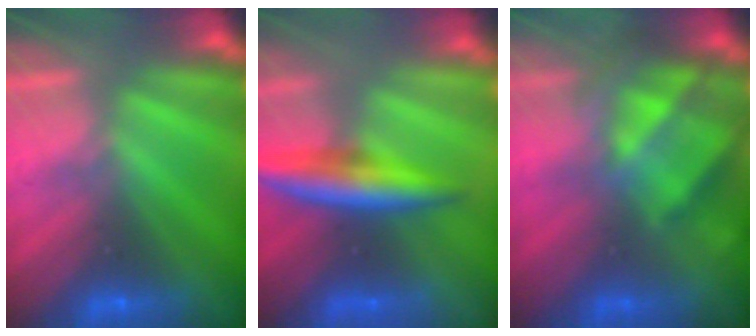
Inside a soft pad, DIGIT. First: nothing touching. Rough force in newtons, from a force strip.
{"total": 5.9}
{"total": 4.8}